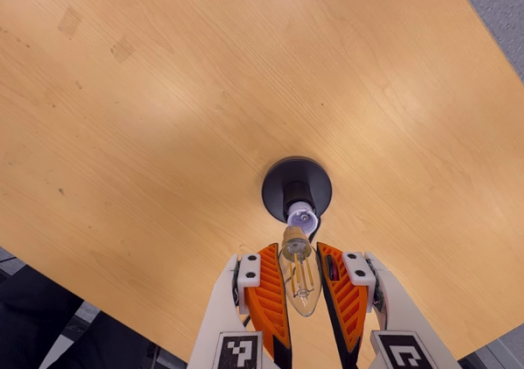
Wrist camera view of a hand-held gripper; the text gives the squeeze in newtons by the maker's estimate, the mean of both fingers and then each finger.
{"total": 13.2, "left": 14.5, "right": 11.9}